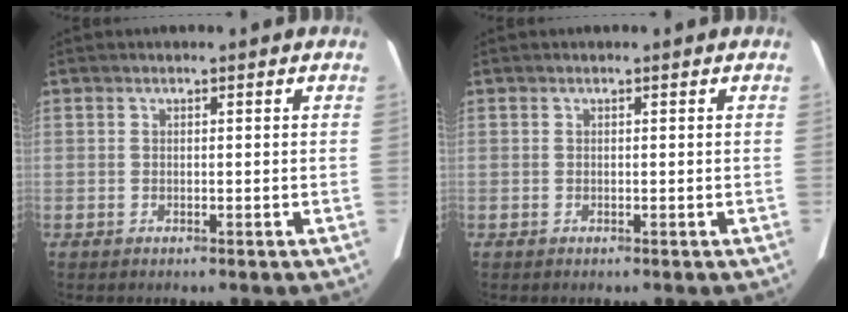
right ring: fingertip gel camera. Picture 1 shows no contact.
{"total": 0.0}